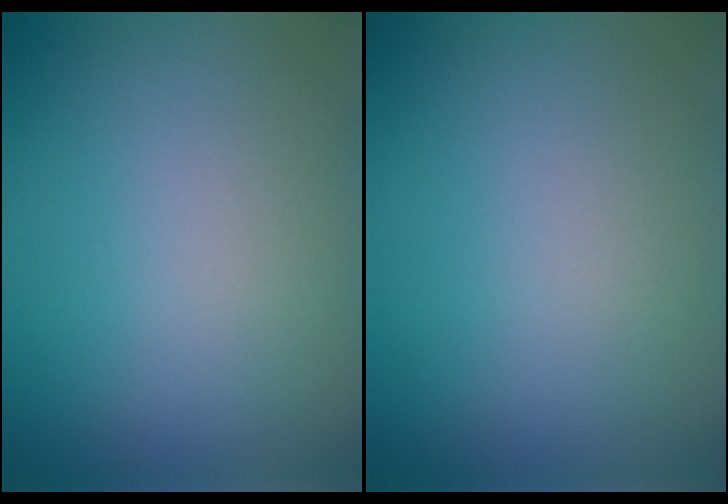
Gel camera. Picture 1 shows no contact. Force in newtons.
{"total": 0.0}